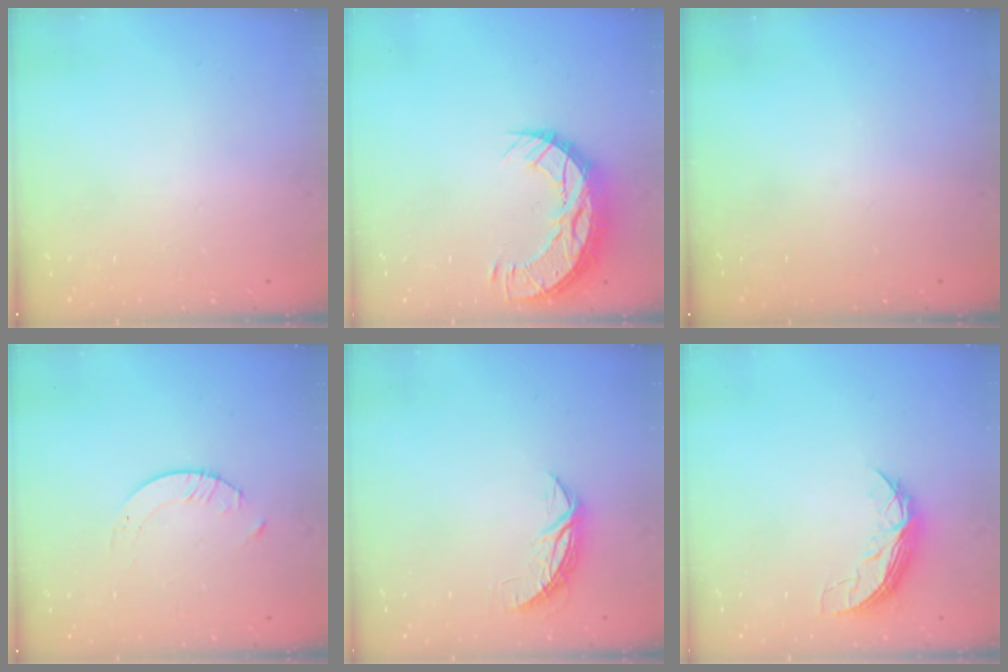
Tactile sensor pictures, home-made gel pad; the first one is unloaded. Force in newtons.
{"total": 11.7, "press": 11.7, "slide": 0.8}
{"total": 0.0}
{"total": 1.7, "press": 1.7, "slide": 0.2}
{"total": 5.2, "press": 5.2, "slide": 0.3}
{"total": 6.9, "press": 6.9, "slide": 0.5}